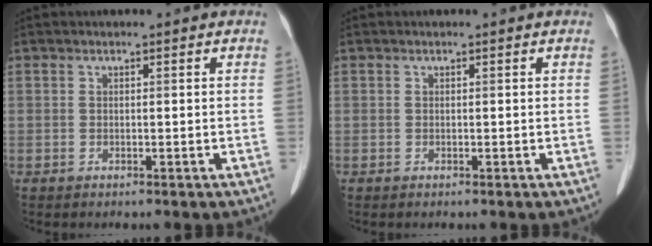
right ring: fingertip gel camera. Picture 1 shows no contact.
{"total": 0.0}